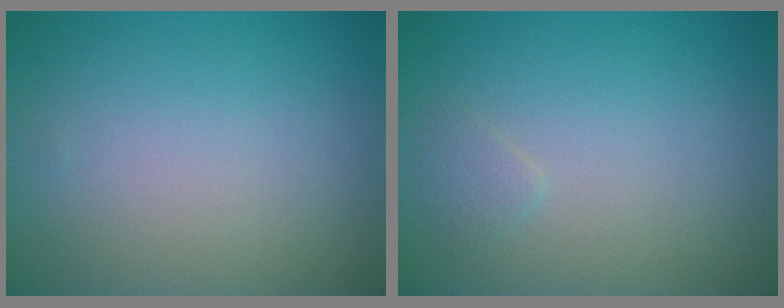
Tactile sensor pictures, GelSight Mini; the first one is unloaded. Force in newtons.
{"total": 0.8, "press": 0.8, "slide": 0.1}